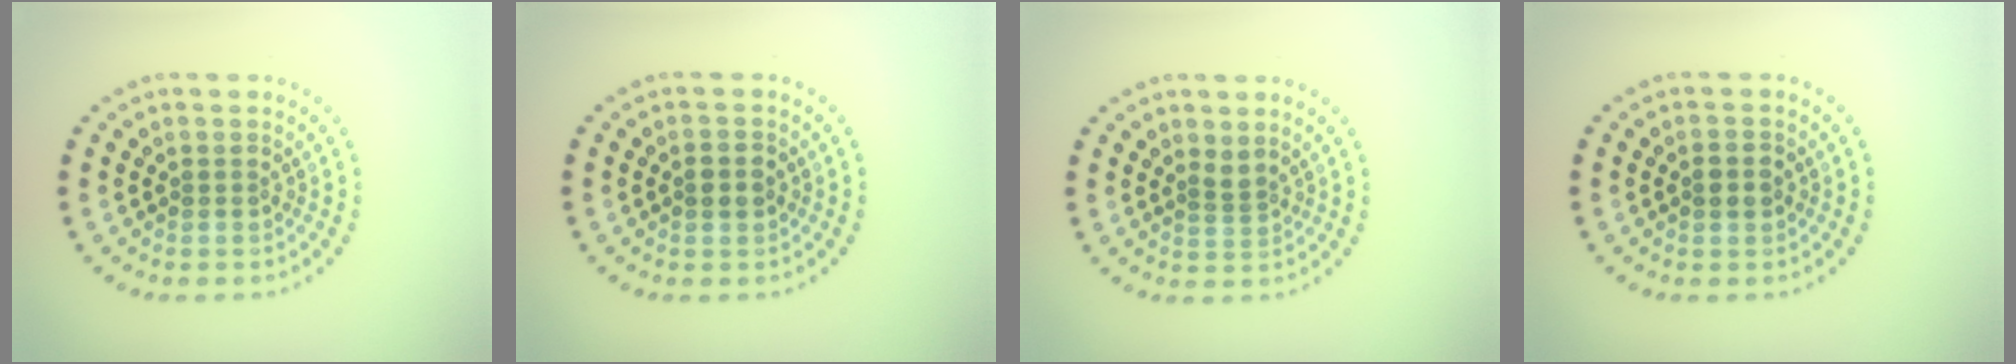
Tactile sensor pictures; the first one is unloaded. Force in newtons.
{"total": 1.2, "press": 1.2, "slide": 0.1}
{"total": 1.0, "press": 0.6, "slide": 0.8}
{"total": 1.2, "press": 1.2, "slide": 0.1}